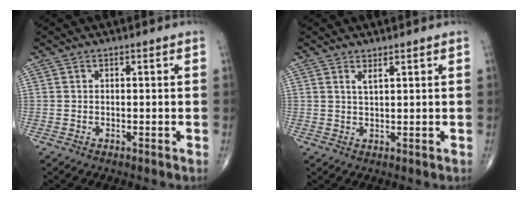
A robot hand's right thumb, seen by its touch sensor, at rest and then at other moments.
{"total": 1.4, "force": [1.0, 0.2, 1.0], "torque": [-0.021, -0.008, 0.023]}